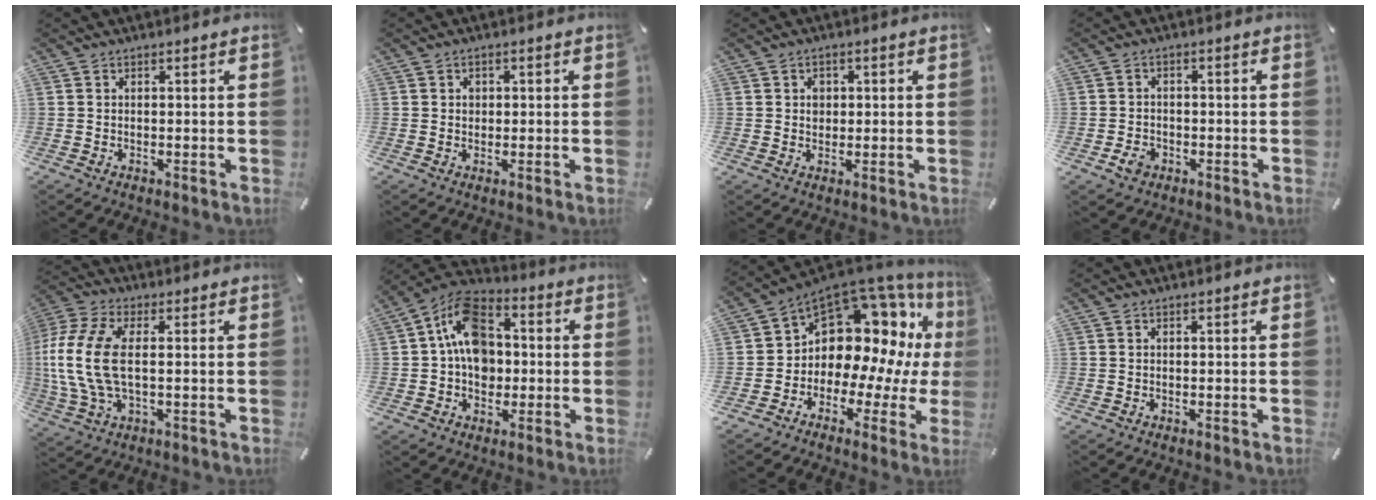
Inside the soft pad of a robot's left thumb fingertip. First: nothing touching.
{"total": 1.5, "force": [0.1, 1.4, 0.5], "torque": [-0.004, 0.002, -0.002]}
{"total": 2.4, "force": [0.2, 2.2, 1.0], "torque": [0.002, -0.003, -0.004]}
{"total": 3.7, "force": [-1.7, 2.8, 1.6], "torque": [-0.032, 0.005, -0.032]}
{"total": 14.0, "force": [0.7, 6.8, 12.2], "torque": [-0.268, -0.011, 0.013]}
{"total": 12.9, "force": [-0.1, 10.1, 8.1], "torque": [-0.161, 0.015, -0.003]}
{"total": 14.3, "force": [4.9, 10.3, 8.6], "torque": [-0.147, -0.070, 0.087]}
{"total": 0.0}